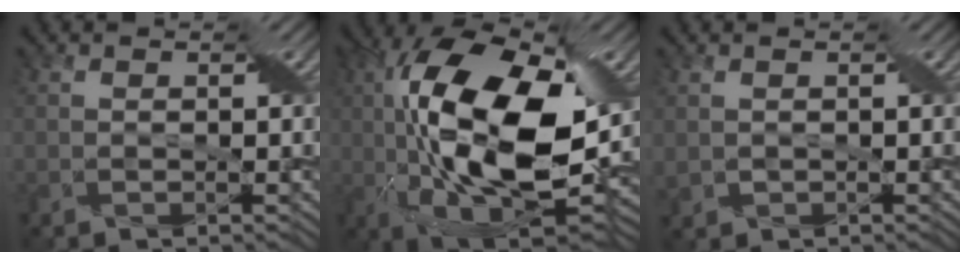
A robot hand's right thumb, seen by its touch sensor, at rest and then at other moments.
{"total": 20.0, "force": [1.4, 9.6, 17.5], "torque": [-0.326, 0.012, 0.007]}
{"total": 1.1, "force": [0.3, 0.9, 0.4], "torque": [-0.018, -0.001, 0.009]}